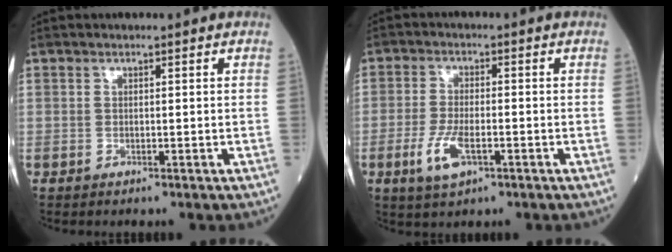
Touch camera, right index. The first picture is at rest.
{"total": 6.0, "force": [-2.3, 2.1, 5.1], "torque": [-0.107, -0.008, -0.040]}